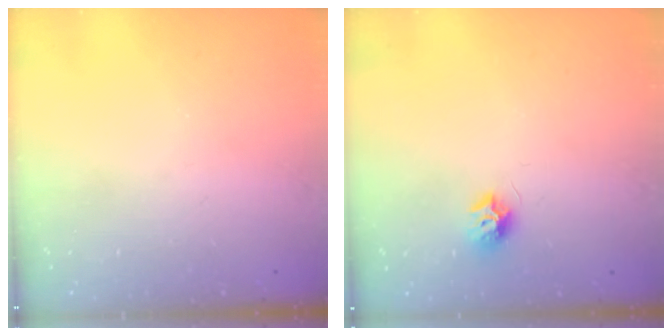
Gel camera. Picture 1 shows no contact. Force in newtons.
{"total": 7.6, "press": 7.6, "slide": 0.2}